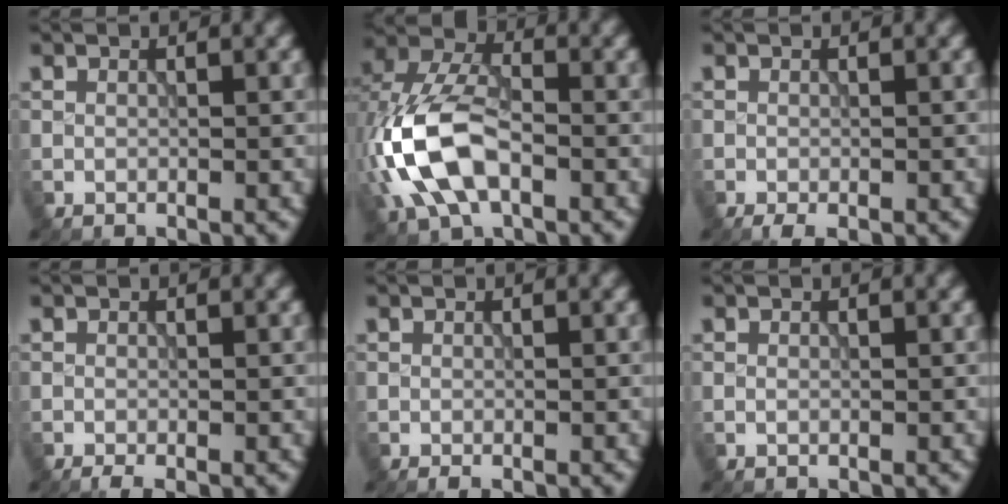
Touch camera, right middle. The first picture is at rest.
{"total": 10.1, "force": [-2.3, 6.0, 7.8], "torque": [-0.181, 0.005, -0.057]}
{"total": 1.5, "force": [-1.1, 0.4, 1.0], "torque": [-0.015, -0.003, -0.017]}
{"total": 1.2, "force": [-0.9, 0.2, 0.7], "torque": [-0.011, -0.003, -0.018]}
{"total": 0.8, "force": [-0.7, 0.2, 0.4], "torque": [-0.006, -0.005, -0.010]}
{"total": 0.0}